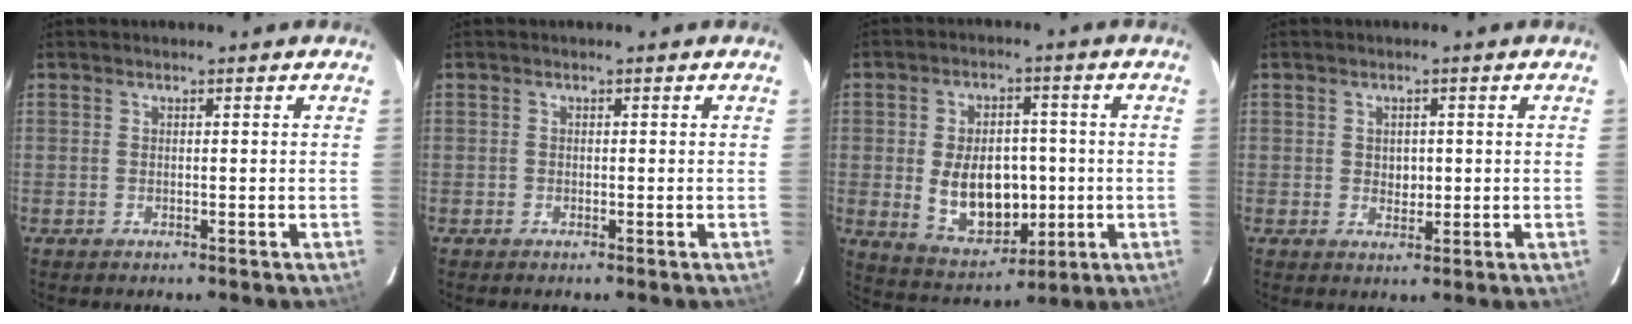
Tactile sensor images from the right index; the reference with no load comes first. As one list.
[{"total": 0.7, "force": [-0.4, 0.6, -0.1], "torque": [0.000, 0.002, -0.009]}, {"total": 12.7, "force": [-1.1, 8.2, 9.6], "torque": [-0.191, -0.002, 0.005]}, {"total": 2.4, "force": [0.1, 2.1, 1.3], "torque": [-0.018, 0.002, 0.003]}]